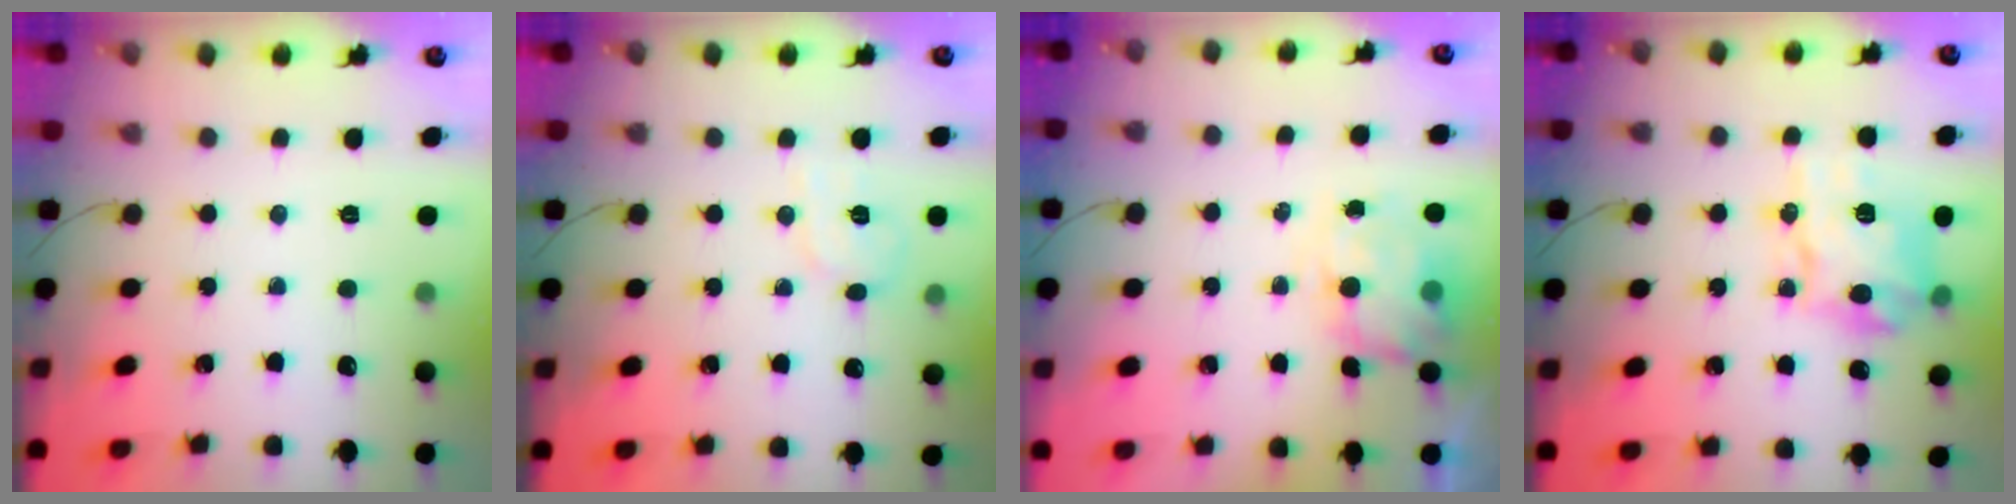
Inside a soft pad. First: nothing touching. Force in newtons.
{"total": 6.6, "press": 6.4, "slide": 1.8}
{"total": 5.1, "press": 5.0, "slide": 1.3}
{"total": 13.3, "press": 13.3, "slide": 1.1}